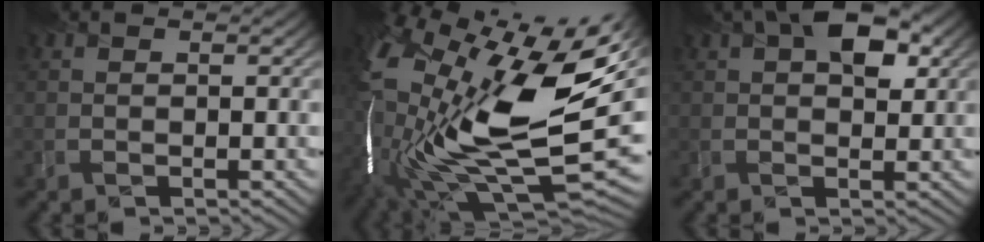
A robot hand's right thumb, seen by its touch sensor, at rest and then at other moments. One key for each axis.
{"total": 21.0, "fx": 0.8, "fy": 11.0, "fz": 17.9, "tx": -0.390, "ty": -0.068, "tz": 0.035}
{"total": 6.8, "fx": 2.6, "fy": 3.7, "fz": 5.0, "tx": -0.076, "ty": 0.011, "tz": 0.036}